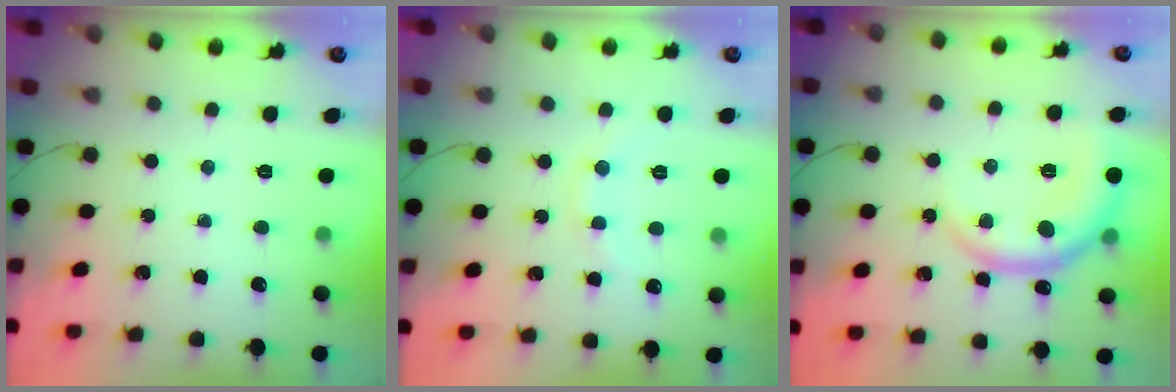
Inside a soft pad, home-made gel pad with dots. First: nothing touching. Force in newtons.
{"total": 8.4, "press": 8.3, "slide": 1.3}
{"total": 10.6, "press": 10.5, "slide": 0.7}